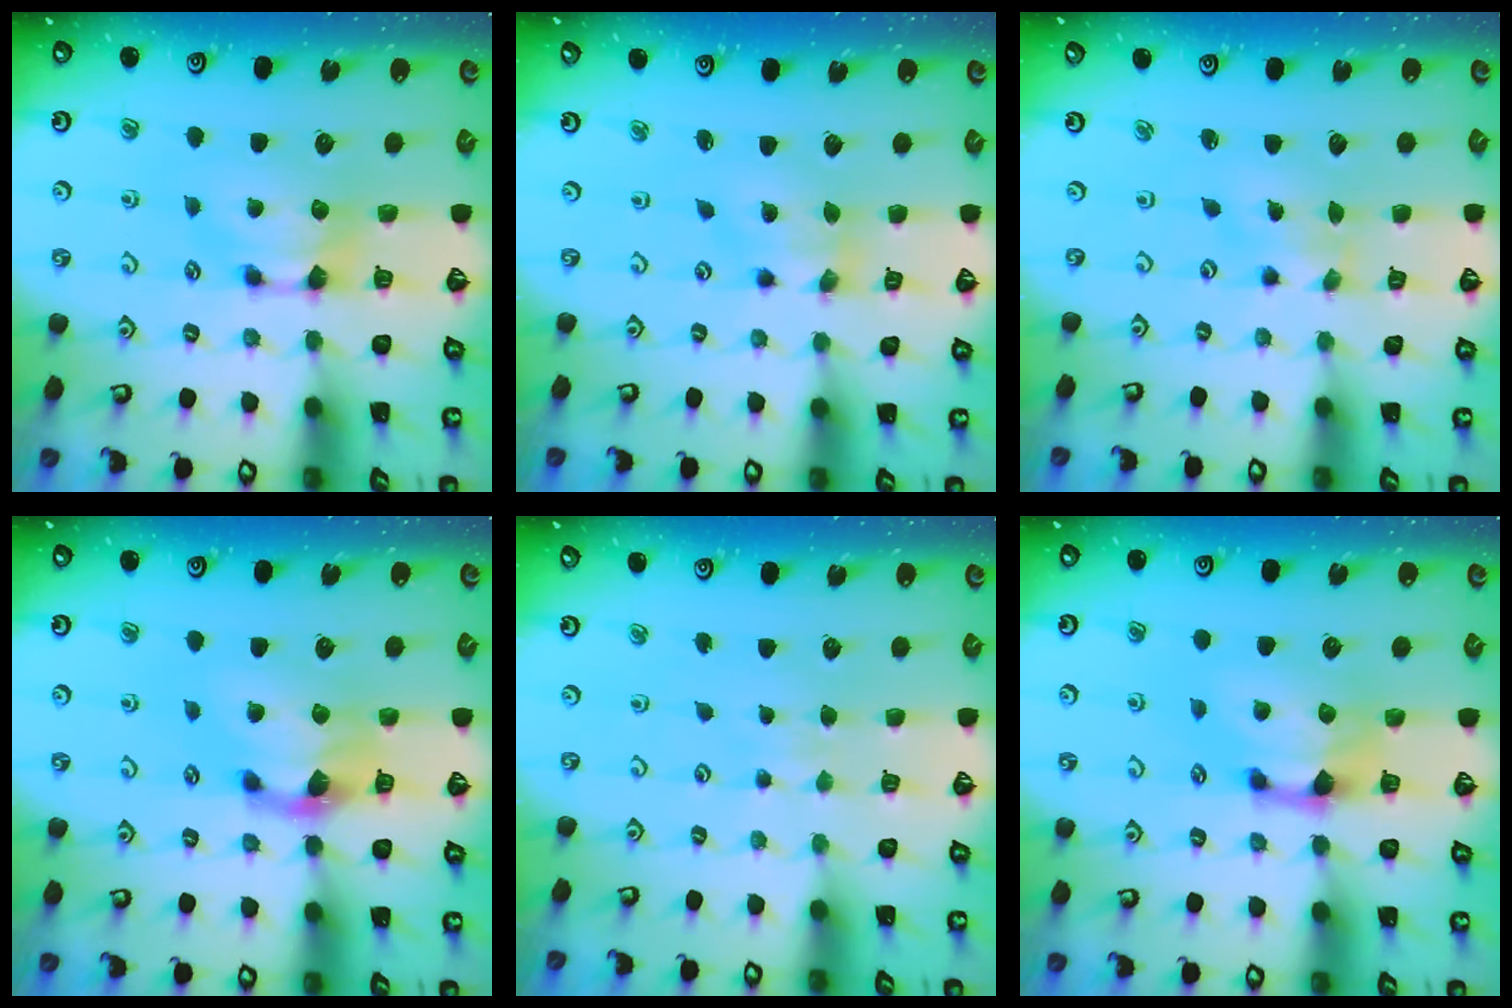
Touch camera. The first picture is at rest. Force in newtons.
{"total": 2.4, "press": 1.9, "slide": 1.4}
{"total": 3.4, "press": 3.2, "slide": 1.0}
{"total": 2.9, "press": 2.2, "slide": 2.0}
{"total": 4.6, "press": 4.6, "slide": 0.1}
{"total": 1.5, "press": 0.8, "slide": 1.3}